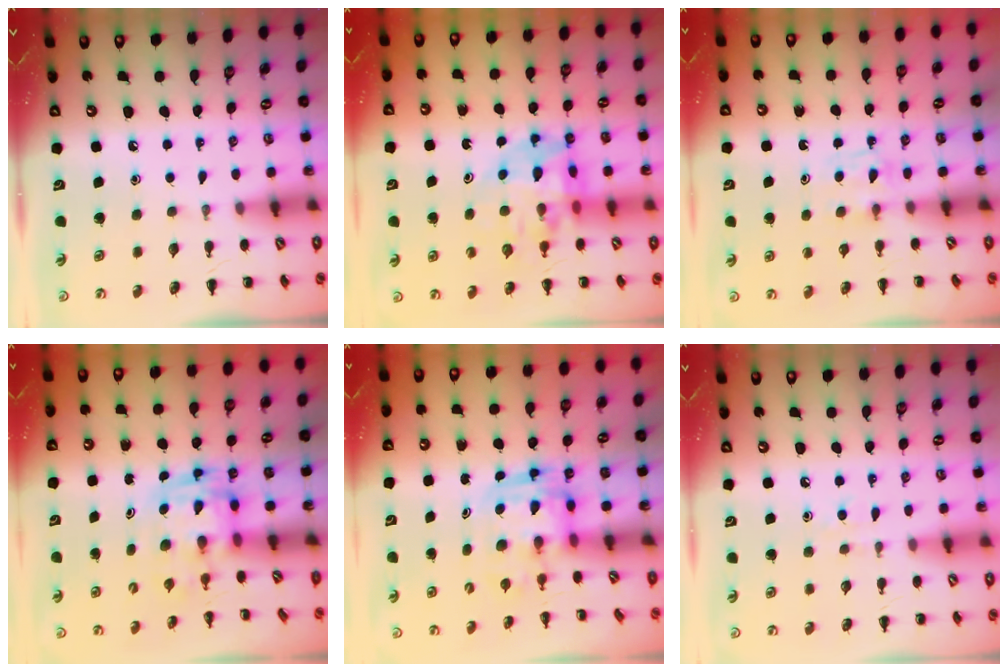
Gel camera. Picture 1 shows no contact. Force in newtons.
{"total": 11.9, "press": 11.4, "slide": 3.3}
{"total": 4.7, "press": 4.4, "slide": 1.6}
{"total": 2.8, "press": 2.7, "slide": 0.6}
{"total": 3.4, "press": 3.3, "slide": 0.7}
{"total": 2.9, "press": 2.7, "slide": 1.1}